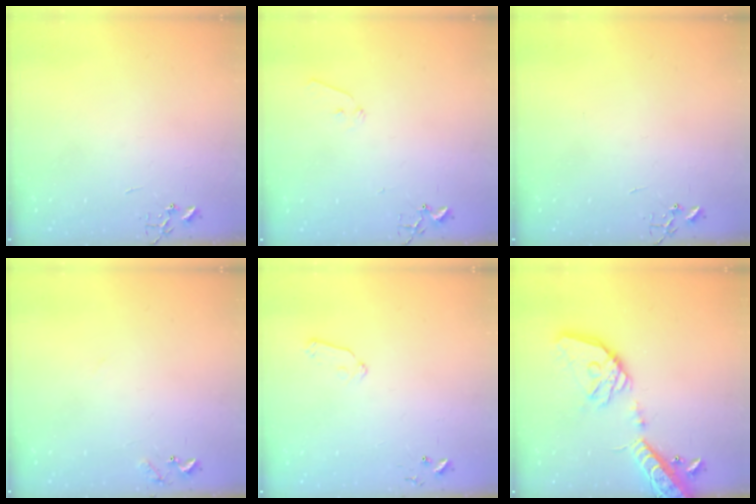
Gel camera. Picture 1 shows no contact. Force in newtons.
{"total": 6.3, "press": 6.3, "slide": 0.7}
{"total": 0.0}
{"total": 7.8, "press": 7.8, "slide": 0.5}
{"total": 6.5, "press": 6.4, "slide": 1.0}
{"total": 21.3, "press": 20.9, "slide": 3.7}